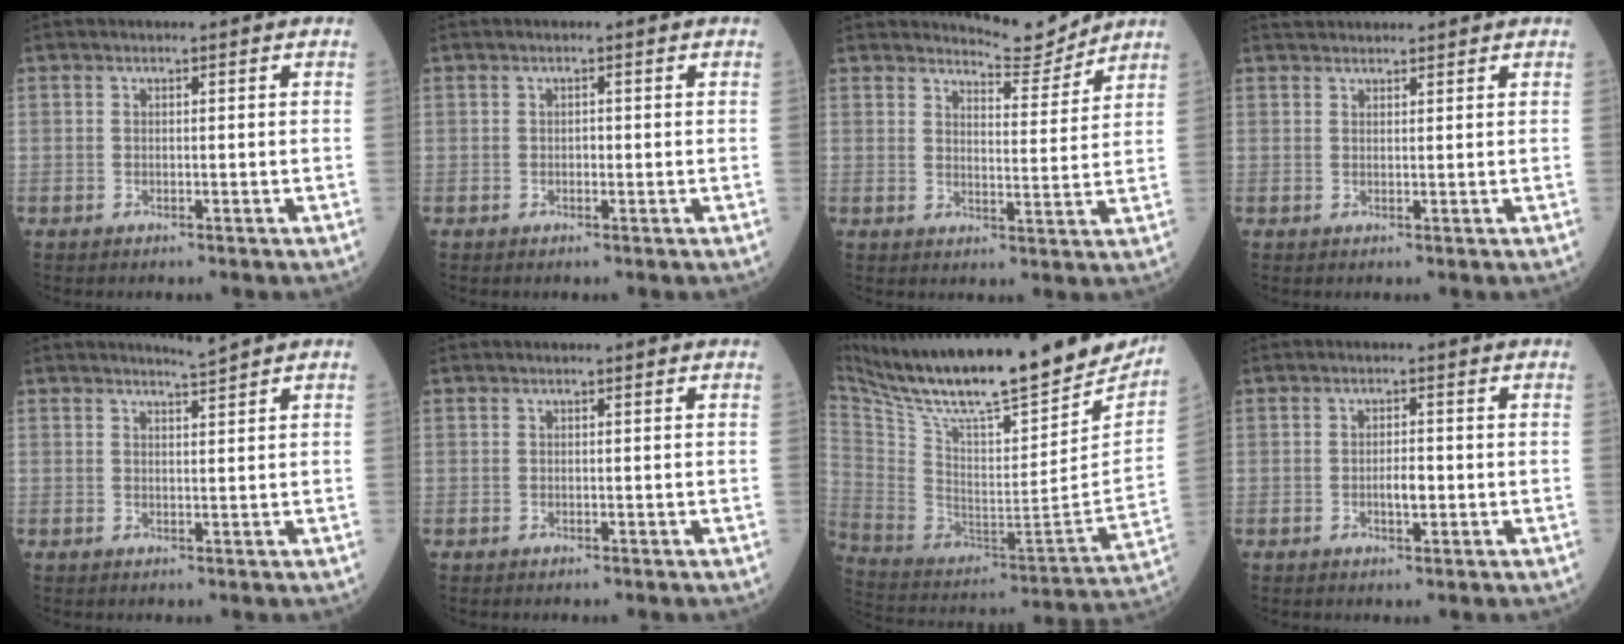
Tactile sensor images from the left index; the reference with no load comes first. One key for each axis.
{"total": 0.6, "fx": -0.1, "fy": 0.4, "fz": 0.5, "tx": -0.008, "ty": 0.001, "tz": -0.002}
{"total": 5.7, "fx": 5.7, "fy": 0.2, "fz": -0.2, "tx": -0.008, "ty": -0.021, "tz": 0.080}
{"total": 3.8, "fx": 3.6, "fy": 0.6, "fz": 0.8, "tx": -0.012, "ty": 0.035, "tz": 0.058}
{"total": 1.8, "fx": 1.5, "fy": -0.9, "fz": -0.1, "tx": -0.011, "ty": -0.014, "tz": 0.031}
{"total": 0.0}
{"total": 28.3, "fx": 24.2, "fy": 4.6, "fz": 13.9, "tx": -0.249, "ty": -0.059, "tz": 0.367}
{"total": 2.3, "fx": -0.5, "fy": 0.8, "fz": 2.1, "tx": -0.039, "ty": 0.002, "tz": -0.007}